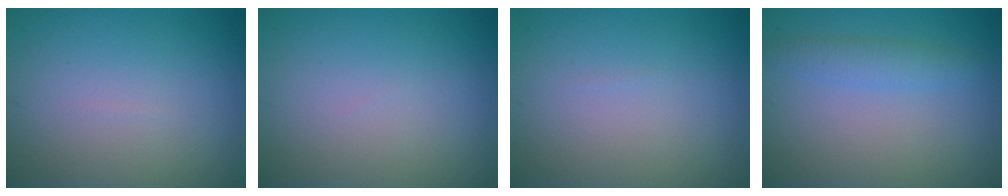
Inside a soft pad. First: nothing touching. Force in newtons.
{"total": 0.0}
{"total": 0.0}
{"total": 2.2, "press": 2.2, "slide": 0.2}